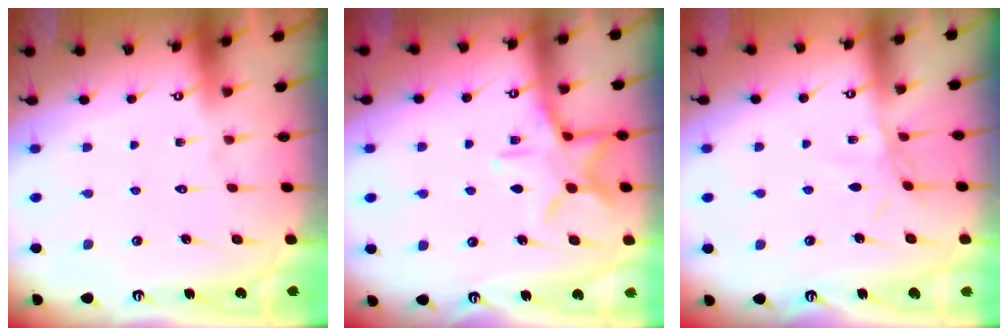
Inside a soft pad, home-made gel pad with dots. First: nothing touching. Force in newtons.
{"total": 12.9, "press": 12.9, "slide": 0.7}
{"total": 2.8, "press": 2.8, "slide": 0.2}